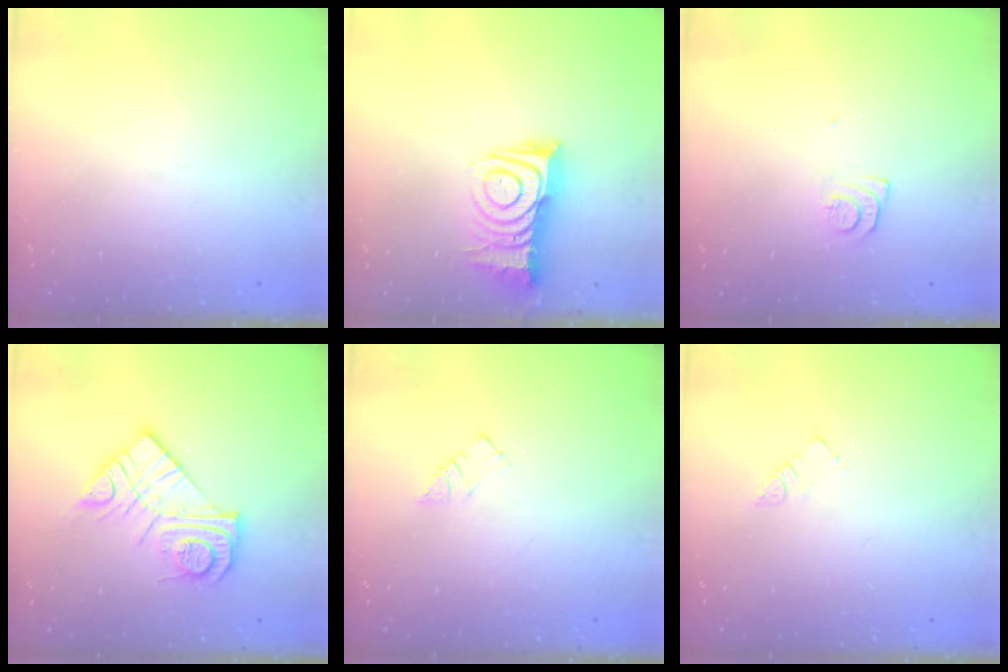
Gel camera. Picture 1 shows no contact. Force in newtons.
{"total": 12.6, "press": 12.5, "slide": 1.0}
{"total": 7.3, "press": 7.2, "slide": 0.8}
{"total": 14.1, "press": 14.1, "slide": 1.0}
{"total": 3.3, "press": 3.3, "slide": 0.4}
{"total": 2.3, "press": 2.3, "slide": 0.4}